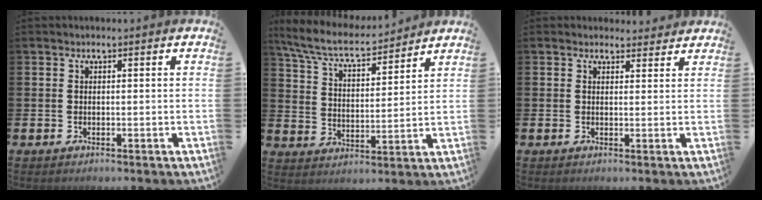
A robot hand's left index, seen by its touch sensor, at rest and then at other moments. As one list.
[{"total": 7.6, "force": [6.8, 1.5, 3.0], "torque": [-0.088, -0.041, 0.119]}, {"total": 1.9, "force": [1.8, 0.6, 0.0], "torque": [0.009, -0.006, 0.031]}]